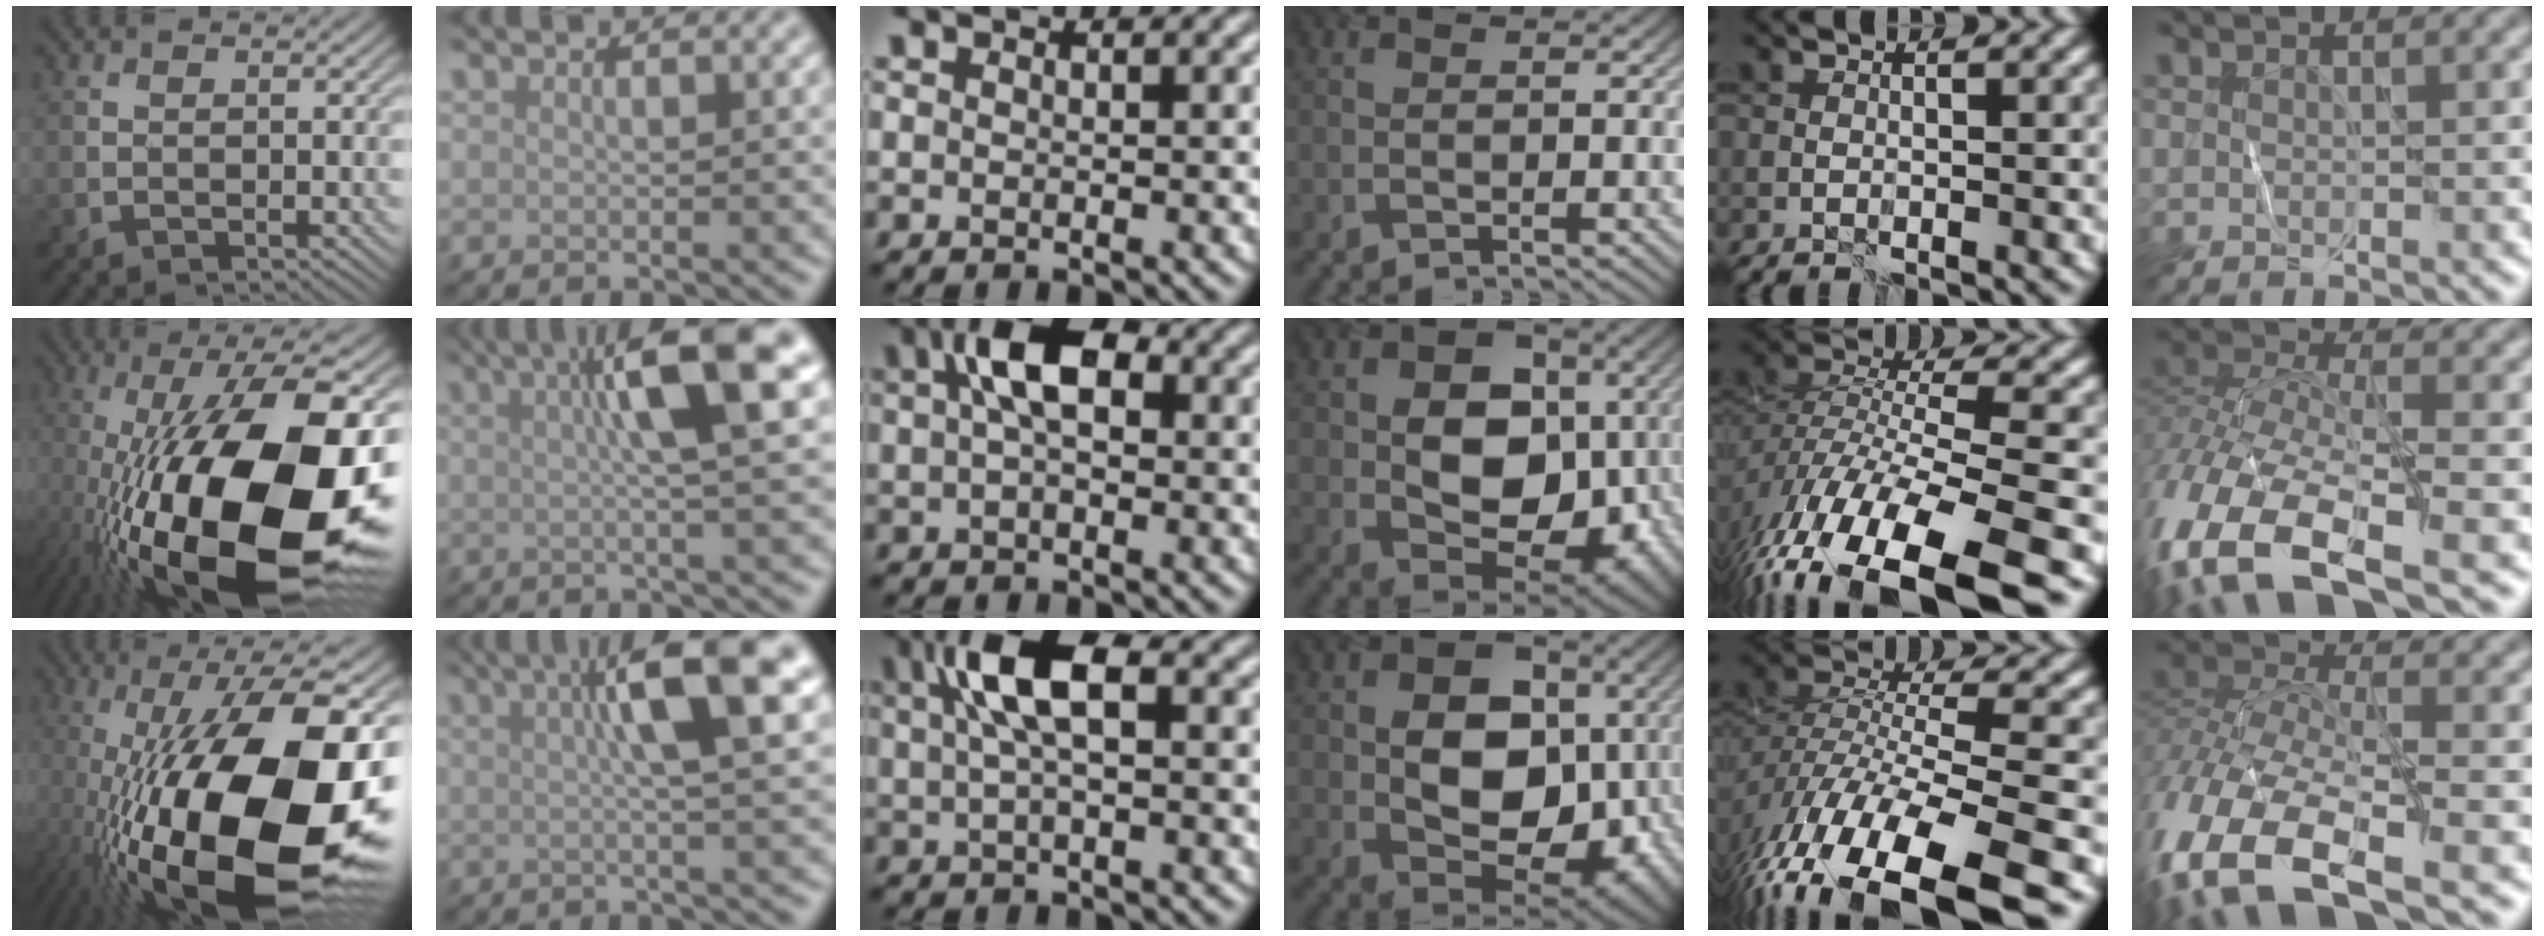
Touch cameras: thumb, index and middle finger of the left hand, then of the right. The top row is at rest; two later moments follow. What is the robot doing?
{"motion": "wrap", "object": "ribbon"}